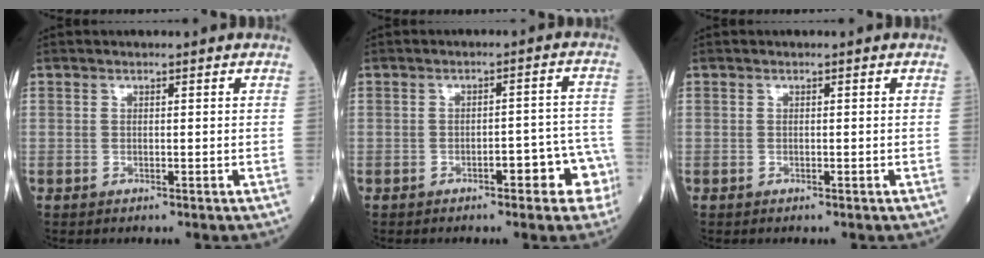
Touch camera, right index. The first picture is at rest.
{"total": 6.6, "force": [-3.3, 2.2, 5.3], "torque": [-0.051, 0.031, -0.039]}
{"total": 0.0}